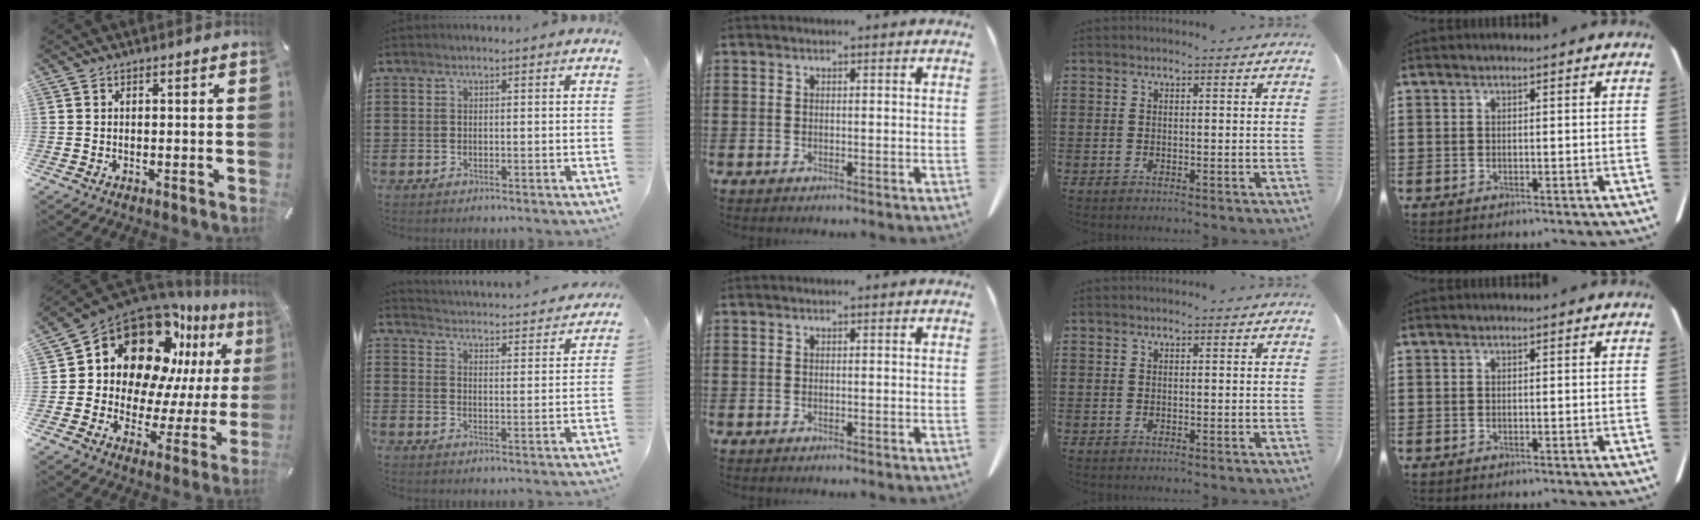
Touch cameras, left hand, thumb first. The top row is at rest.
{"thumb": {"total": 18.0, "force": [11.5, 11.4, 8.0], "torque": [-0.135, -0.115, 0.199]}, "index": {"total": 3.1, "force": [3.1, -0.5, -0.1], "torque": [-0.021, -0.036, 0.045]}}